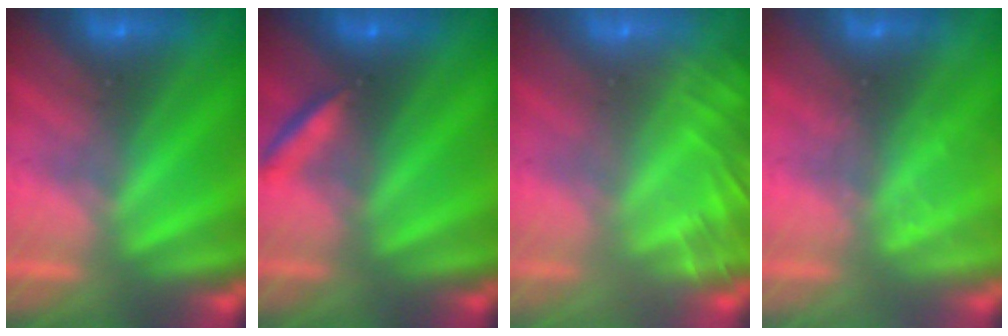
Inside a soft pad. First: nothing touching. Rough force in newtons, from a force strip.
{"total": 2.1}
{"total": 8.5}
{"total": 2.1}